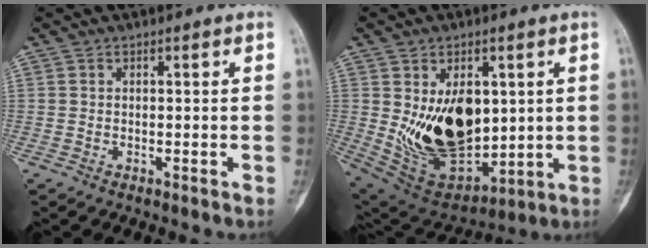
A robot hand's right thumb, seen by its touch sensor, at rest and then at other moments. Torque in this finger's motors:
{"motor_torque": [1.76, 1.99, 0.67, 0.40, 0.17]}